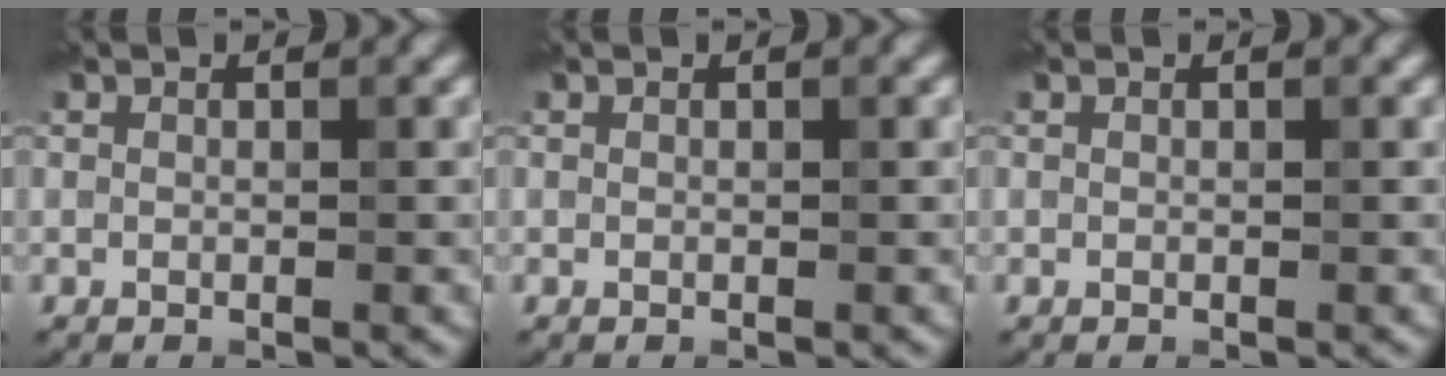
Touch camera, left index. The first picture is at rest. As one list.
[{"total": 0.0}, {"total": 0.0}]